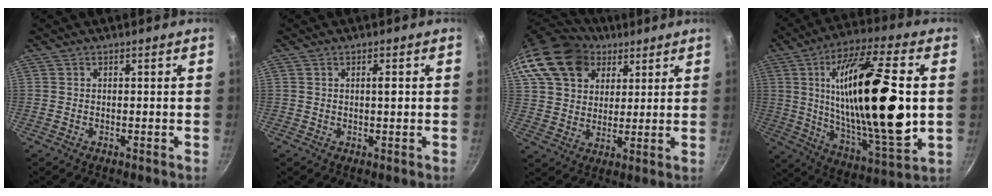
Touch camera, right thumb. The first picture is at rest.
{"total": 1.7, "force": [0.3, 0.5, 1.6], "torque": [-0.023, 0.001, 0.004]}
{"total": 19.6, "force": [9.5, 14.3, 9.4], "torque": [-0.176, 0.013, 0.172]}
{"total": 29.3, "force": [2.9, 8.8, 27.9], "torque": [-0.484, -0.012, 0.047]}